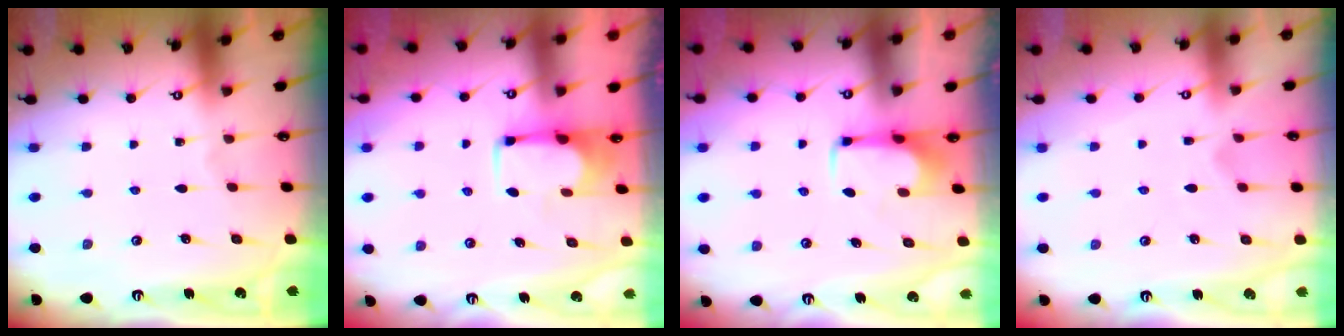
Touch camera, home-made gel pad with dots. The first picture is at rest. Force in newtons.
{"total": 1.8, "press": 1.7, "slide": 0.5}
{"total": 2.0, "press": 2.0, "slide": 0.2}
{"total": 2.3, "press": 2.1, "slide": 1.0}